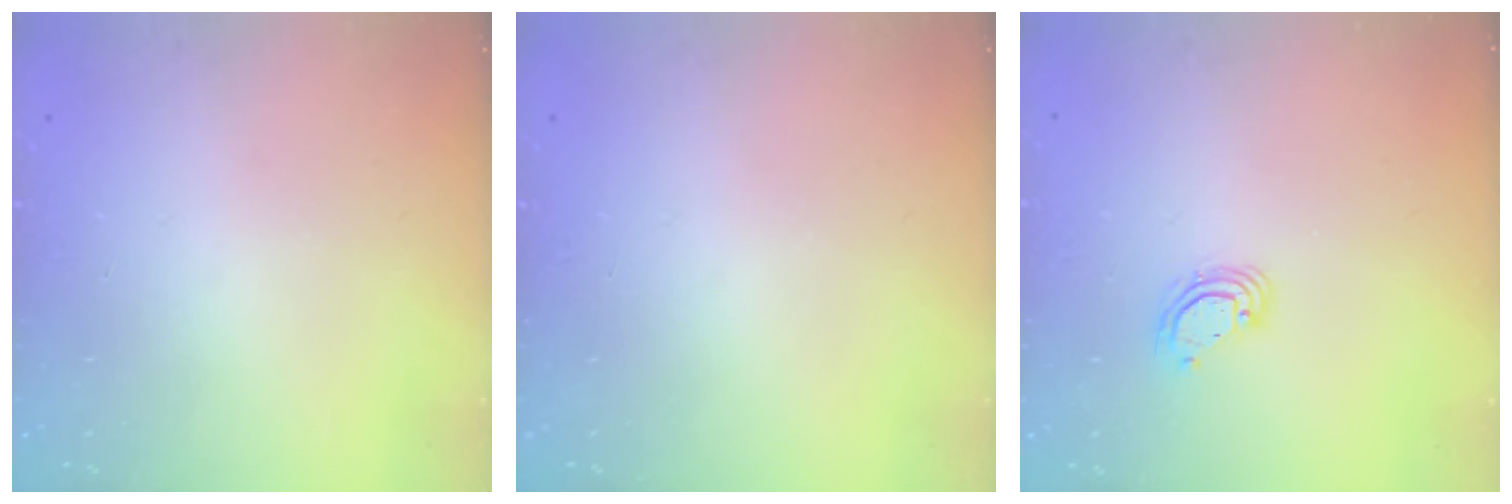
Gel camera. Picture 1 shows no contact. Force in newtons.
{"total": 0.0}
{"total": 5.2, "press": 5.2, "slide": 0.3}